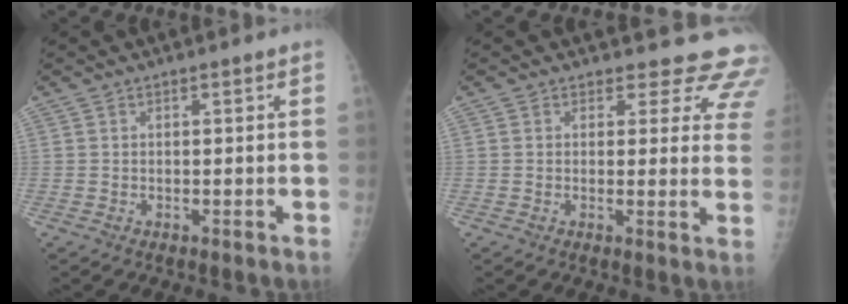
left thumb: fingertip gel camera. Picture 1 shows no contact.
{"total": 10.7, "force": [9.5, 4.6, 1.6], "torque": [0.031, -0.060, 0.071]}